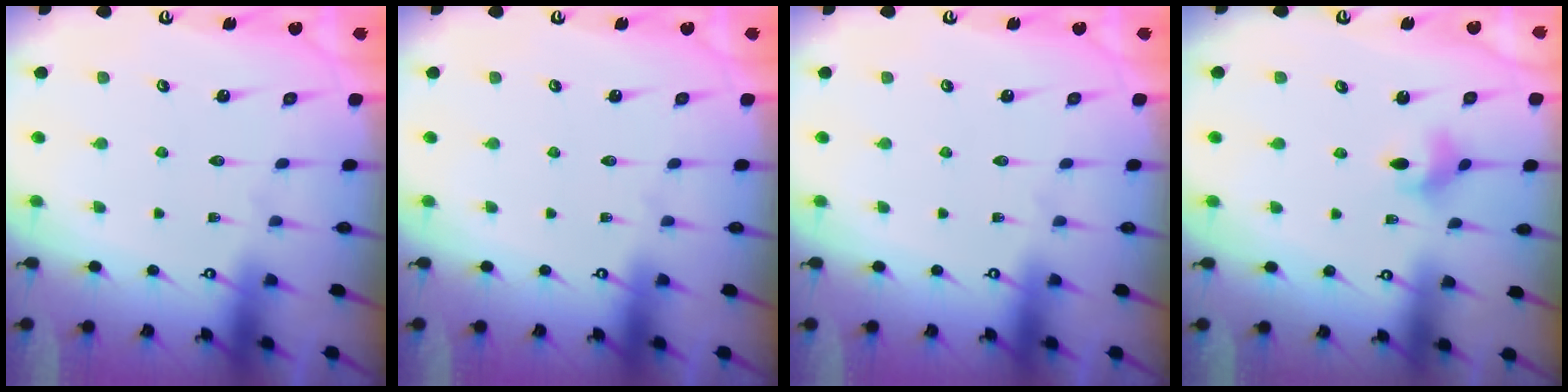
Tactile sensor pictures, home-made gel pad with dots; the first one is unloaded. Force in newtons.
{"total": 0.0}
{"total": 0.0}
{"total": 4.2, "press": 4.1, "slide": 0.6}